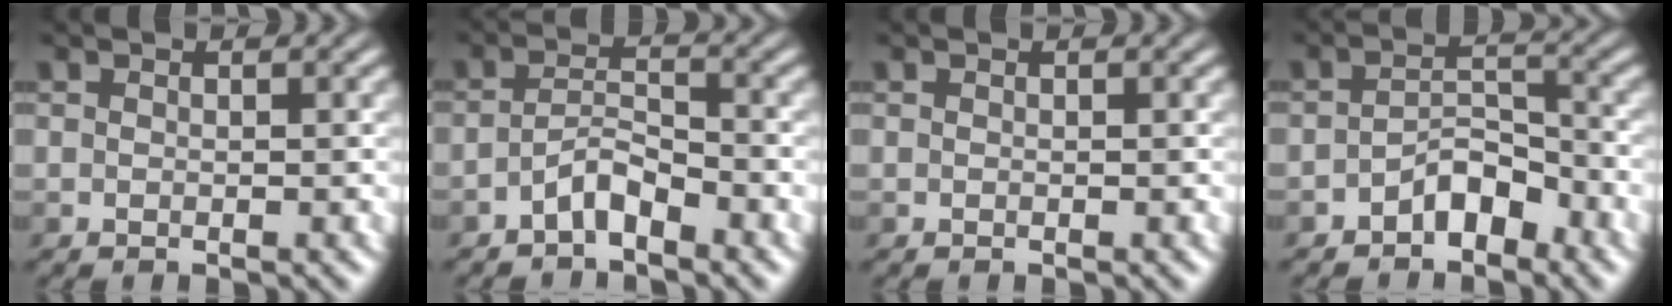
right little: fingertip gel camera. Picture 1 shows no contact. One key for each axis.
{"total": 3.4, "fx": -3.1, "fy": 0.3, "fz": 1.4, "tx": -0.034, "ty": 0.008, "tz": -0.062}
{"total": 0.0}
{"total": 3.3, "fx": -3.2, "fy": 0.5, "fz": 0.7, "tx": -0.010, "ty": 0.014, "tz": -0.059}